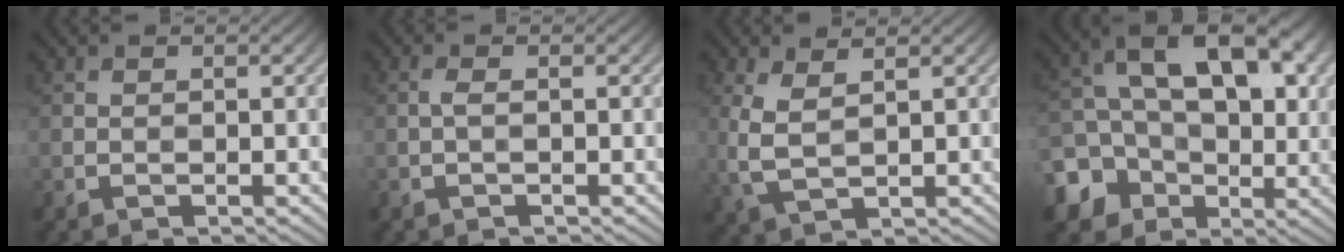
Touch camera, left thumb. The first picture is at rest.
{"total": 0.9, "force": [-0.1, 0.2, 0.9], "torque": [-0.022, 0.003, -0.004]}
{"total": 4.5, "force": [1.5, 2.0, 3.8], "torque": [-0.105, -0.004, 0.031]}
{"total": 13.4, "force": [-0.9, 10.3, 8.5], "torque": [-0.160, -0.005, -0.021]}